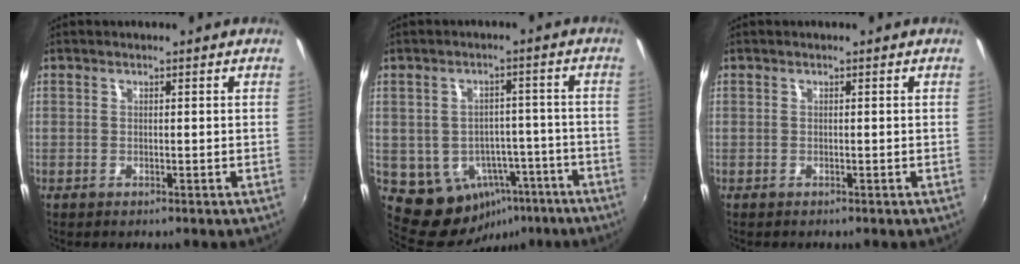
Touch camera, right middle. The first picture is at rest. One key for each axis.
{"total": 11.1, "fx": -5.3, "fy": 8.9, "fz": 4.1, "tx": -0.080, "ty": 0.029, "tz": -0.034}
{"total": 0.0}